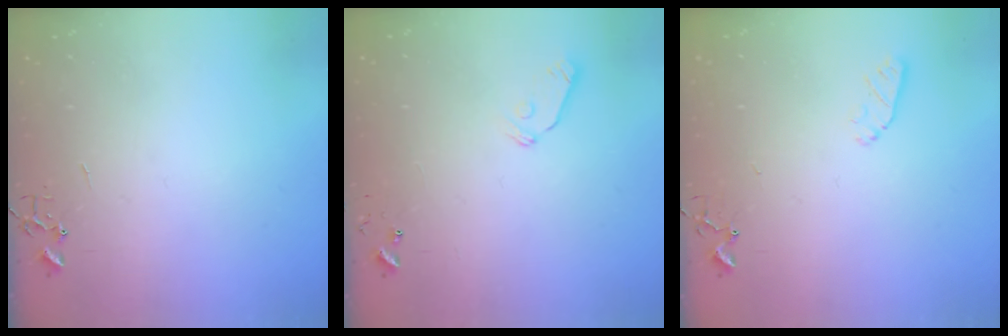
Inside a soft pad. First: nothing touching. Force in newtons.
{"total": 6.0, "press": 6.0, "slide": 0.7}
{"total": 5.0, "press": 4.9, "slide": 0.9}